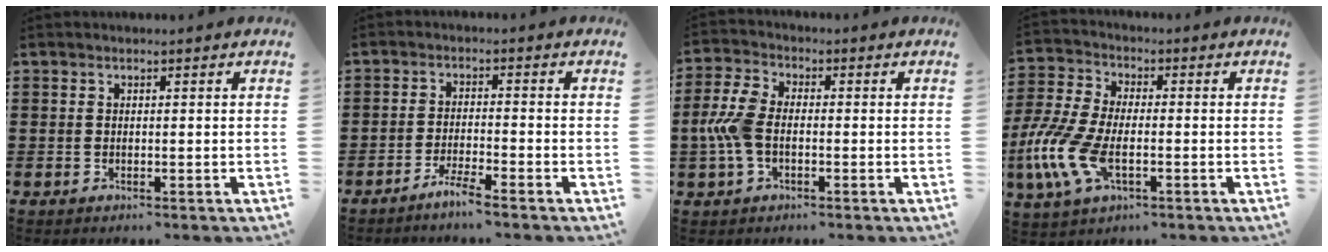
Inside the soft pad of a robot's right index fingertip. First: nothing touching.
{"total": 3.1, "force": [-2.7, -0.4, 1.4], "torque": [-0.030, -0.001, -0.053]}
{"total": 6.6, "force": [-0.9, 3.9, 5.3], "torque": [-0.139, -0.003, -0.025]}
{"total": 10.0, "force": [-3.2, 4.8, 8.1], "torque": [-0.212, -0.015, -0.065]}